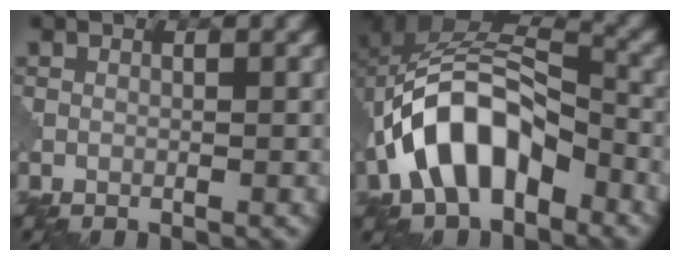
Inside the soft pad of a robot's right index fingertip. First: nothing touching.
{"total": 10.8, "force": [-4.0, 6.2, 8.0], "torque": [-0.148, 0.015, -0.078]}